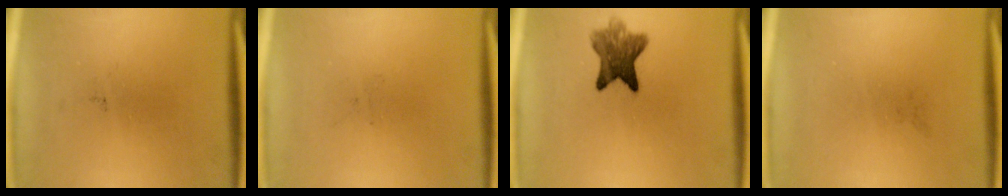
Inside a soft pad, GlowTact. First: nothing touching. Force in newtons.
{"total": 0.0}
{"total": 7.0}
{"total": 0.0}